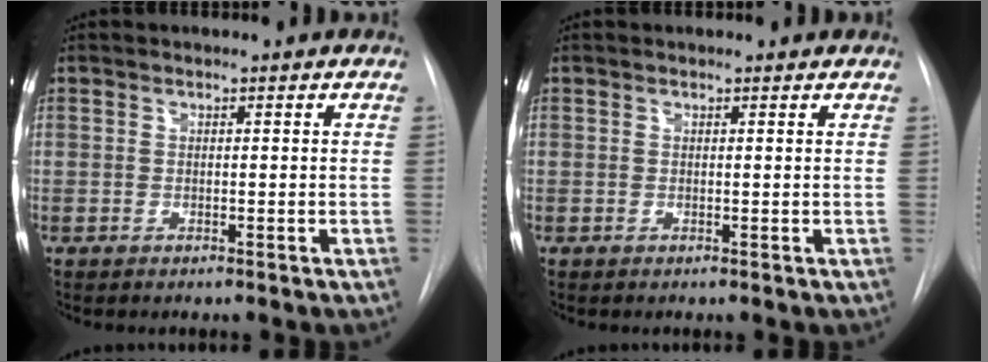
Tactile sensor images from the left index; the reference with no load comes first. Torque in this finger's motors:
{"motor_torque": [0.12, -0.05, -0.13, 0.02]}